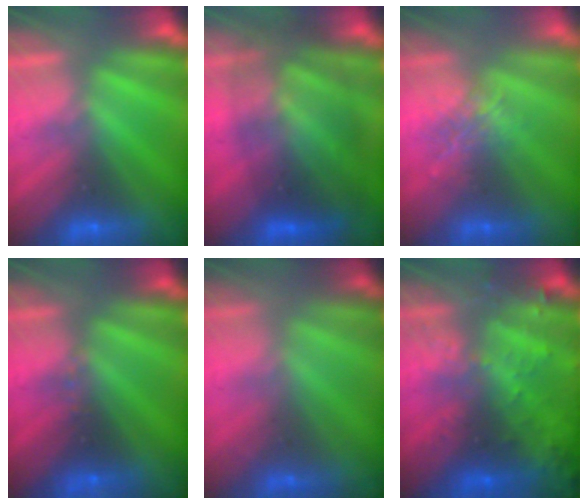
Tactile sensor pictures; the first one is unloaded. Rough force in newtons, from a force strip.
{"total": 11.8}
{"total": 2.0}
{"total": 2.5}
{"total": 1.6}
{"total": 7.9}